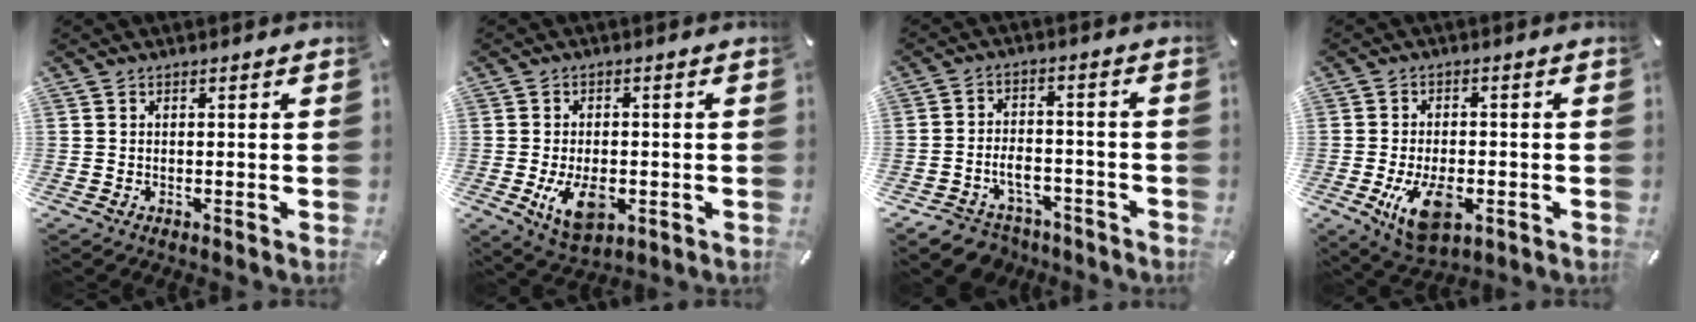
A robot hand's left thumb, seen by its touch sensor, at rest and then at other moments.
{"total": 8.9, "force": [-2.1, 5.5, 6.6], "torque": [-0.120, -0.008, -0.039]}
{"total": 6.8, "force": [-3.3, 5.1, 3.0], "torque": [-0.062, 0.017, -0.060]}
{"total": 10.7, "force": [-3.4, 6.2, 8.1], "torque": [-0.144, -0.006, -0.059]}